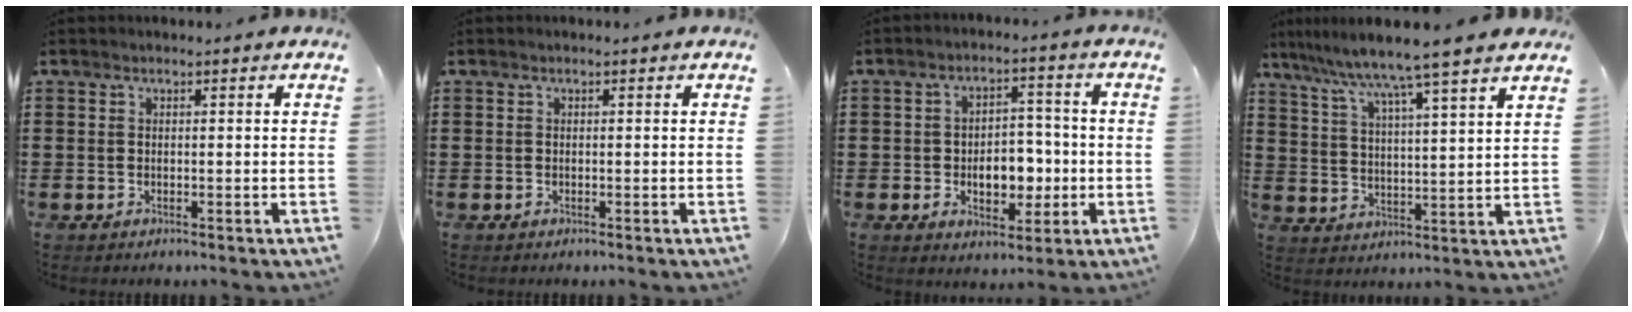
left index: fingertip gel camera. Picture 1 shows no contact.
{"total": 0.0}
{"total": 7.4, "force": [-1.5, 4.9, 5.4], "torque": [-0.083, 0.009, -0.028]}
{"total": 6.5, "force": [5.6, -1.3, 3.0], "torque": [-0.082, -0.044, 0.087]}